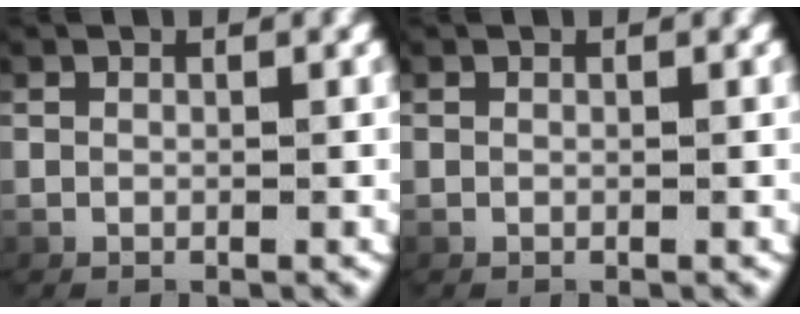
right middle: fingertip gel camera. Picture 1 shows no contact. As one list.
[{"total": 0.0}]